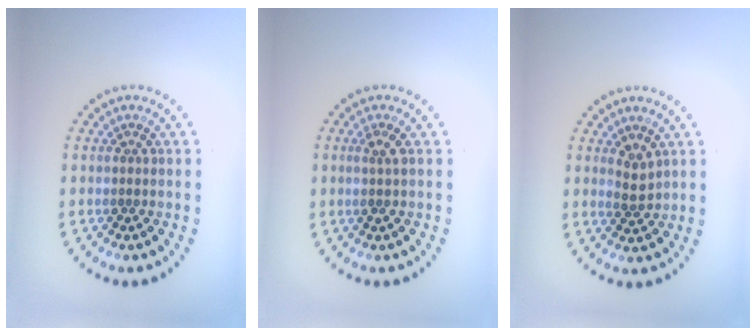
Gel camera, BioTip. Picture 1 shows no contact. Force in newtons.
{"total": 1.4, "press": 1.1, "slide": 0.9}
{"total": 1.9, "press": 1.7, "slide": 0.7}